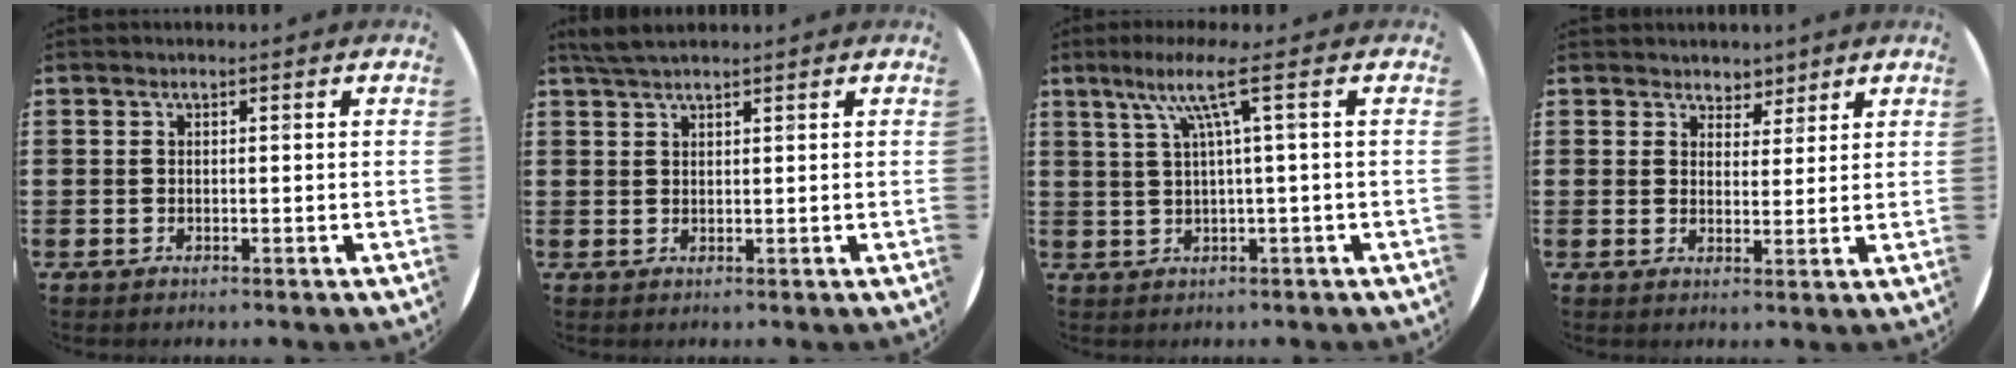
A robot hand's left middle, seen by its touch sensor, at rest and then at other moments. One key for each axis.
{"total": 2.4, "fx": 2.1, "fy": 0.3, "fz": 1.1, "tx": -0.026, "ty": 0.004, "tz": 0.039}
{"total": 6.2, "fx": 2.1, "fy": 0.0, "fz": 5.9, "tx": -0.118, "ty": 0.004, "tz": 0.029}
{"total": 3.1, "fx": 2.8, "fy": 1.3, "fz": -0.2, "tx": 0.004, "ty": -0.007, "tz": 0.051}